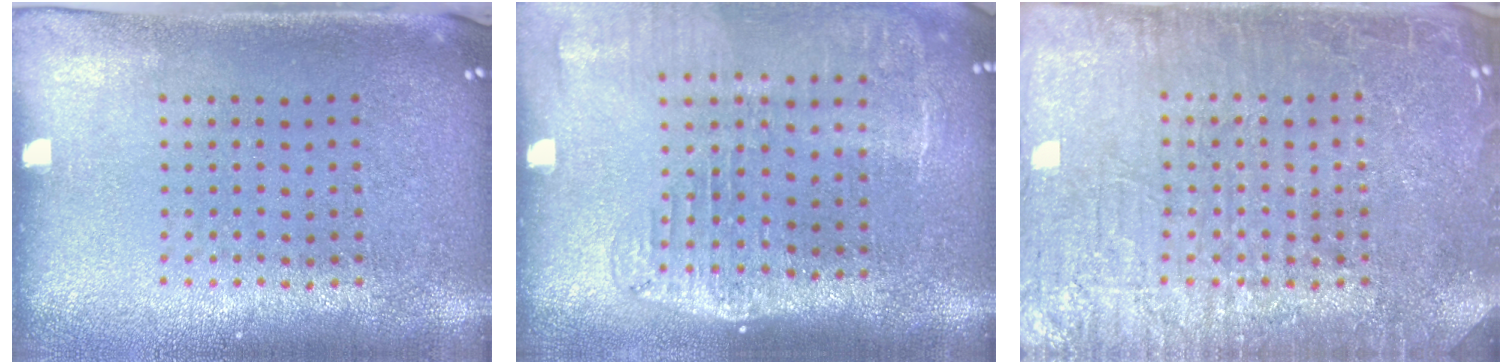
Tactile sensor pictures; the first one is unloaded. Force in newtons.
{"total": 2.1, "press": 1.7, "slide": 1.2}
{"total": 4.3, "press": 4.3, "slide": 0.6}